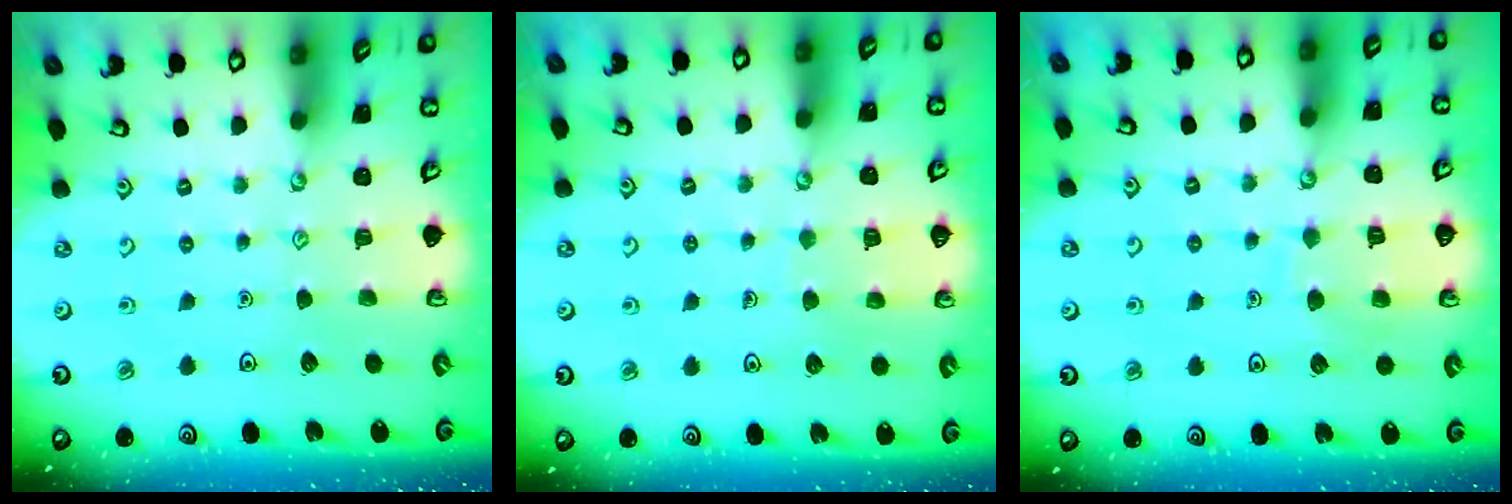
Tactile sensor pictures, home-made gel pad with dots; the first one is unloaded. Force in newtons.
{"total": 4.8, "press": 4.8, "slide": 0.4}
{"total": 7.3, "press": 7.2, "slide": 0.8}